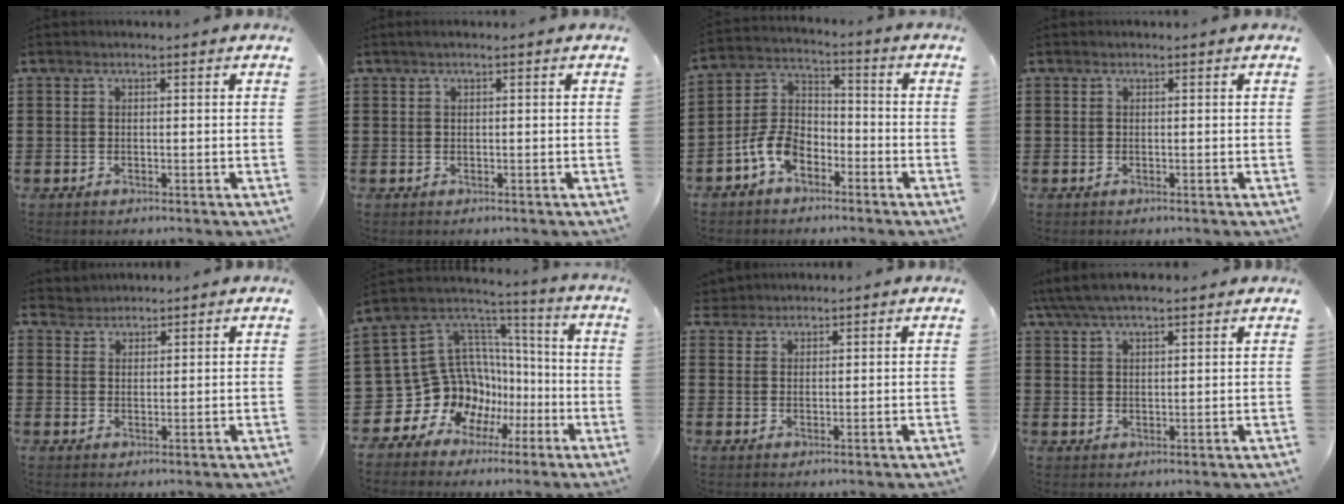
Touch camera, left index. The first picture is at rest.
{"total": 0.6, "force": [0.0, 0.0, 0.6], "torque": [-0.009, -0.002, 0.001]}
{"total": 7.7, "force": [-4.4, 4.6, 4.3], "torque": [-0.117, 0.008, -0.091]}
{"total": 0.0}
{"total": 1.8, "force": [1.7, 0.5, -0.3], "torque": [0.000, 0.002, 0.036]}
{"total": 14.5, "force": [-3.9, 13.2, 4.6], "torque": [-0.148, -0.026, -0.037]}
{"total": 1.6, "force": [1.5, 0.6, -0.1], "torque": [-0.004, 0.003, 0.032]}
{"total": 5.0, "force": [4.0, 1.2, 2.7], "torque": [-0.062, 0.000, 0.074]}